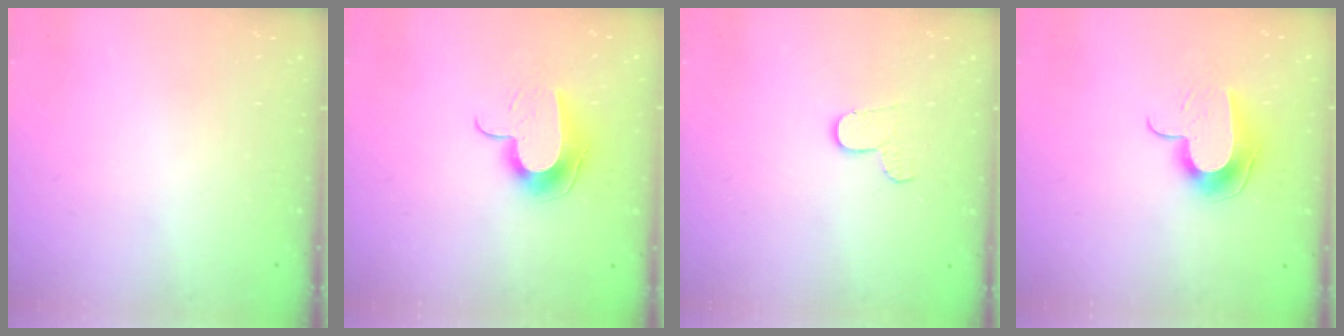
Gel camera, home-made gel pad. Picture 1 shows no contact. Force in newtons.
{"total": 10.2, "press": 10.2, "slide": 0.2}
{"total": 6.1, "press": 6.1, "slide": 0.5}
{"total": 10.2, "press": 10.2, "slide": 0.2}